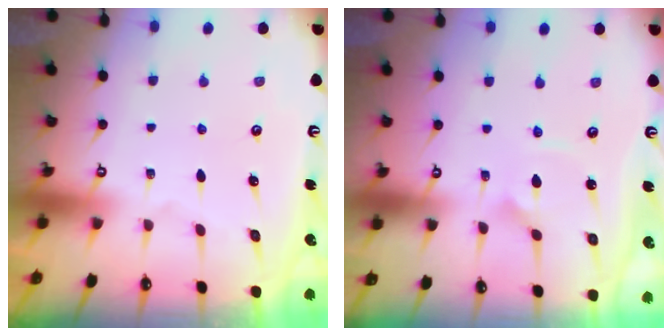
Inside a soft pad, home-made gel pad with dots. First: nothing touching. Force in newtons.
{"total": 2.4, "press": 2.4, "slide": 0.0}